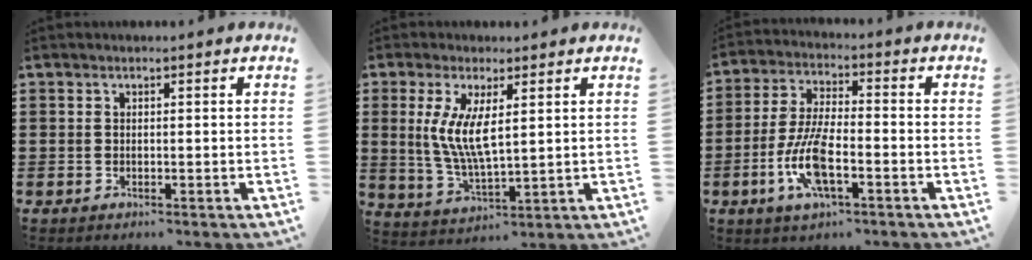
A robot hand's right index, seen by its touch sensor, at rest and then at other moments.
{"total": 7.3, "force": [1.4, 2.4, 6.8], "torque": [-0.141, 0.000, 0.023]}
{"total": 9.5, "force": [-3.3, 3.0, 8.4], "torque": [-0.189, -0.012, -0.065]}